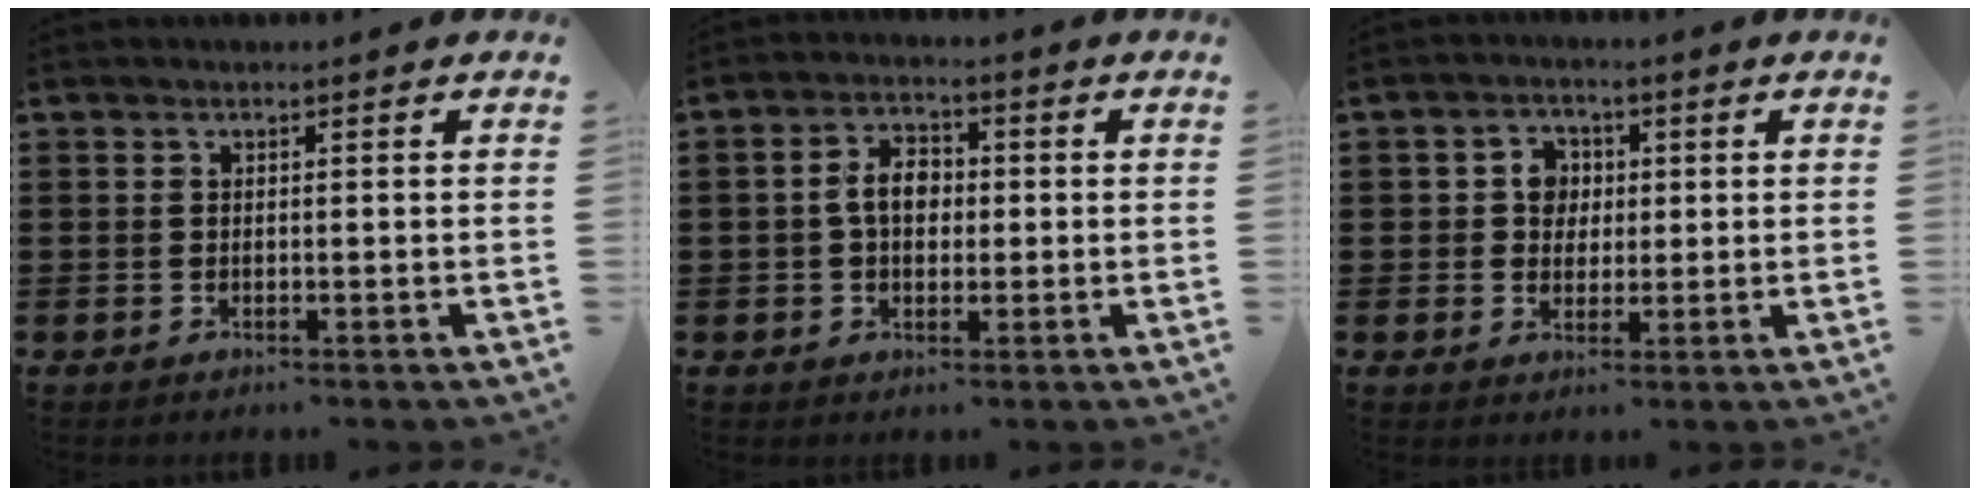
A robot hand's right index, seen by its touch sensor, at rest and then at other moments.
{"total": 5.1, "force": [0.1, 3.3, 3.8], "torque": [-0.080, 0.015, -0.001]}
{"total": 3.3, "force": [0.2, 3.2, 0.5], "torque": [-0.013, 0.009, -0.003]}